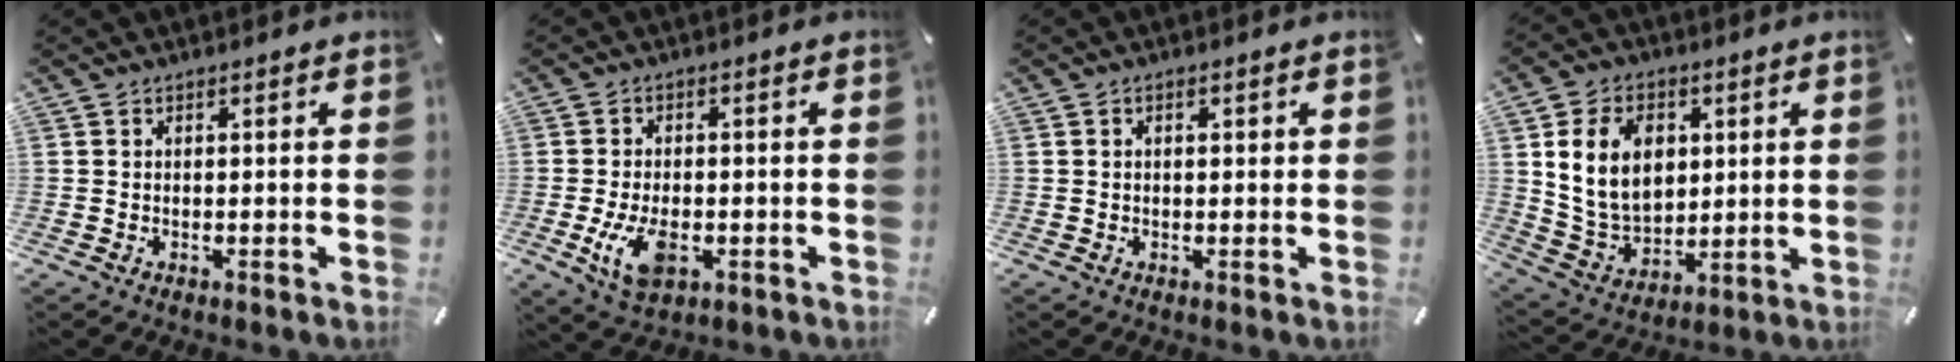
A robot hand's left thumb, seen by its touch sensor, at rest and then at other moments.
{"total": 7.5, "force": [-2.1, 4.6, 5.6], "torque": [-0.121, -0.001, -0.041]}
{"total": 1.3, "force": [0.3, 0.9, 0.9], "torque": [-0.010, 0.004, 0.002]}
{"total": 12.8, "force": [3.4, 9.9, 7.4], "torque": [-0.156, 0.001, 0.060]}